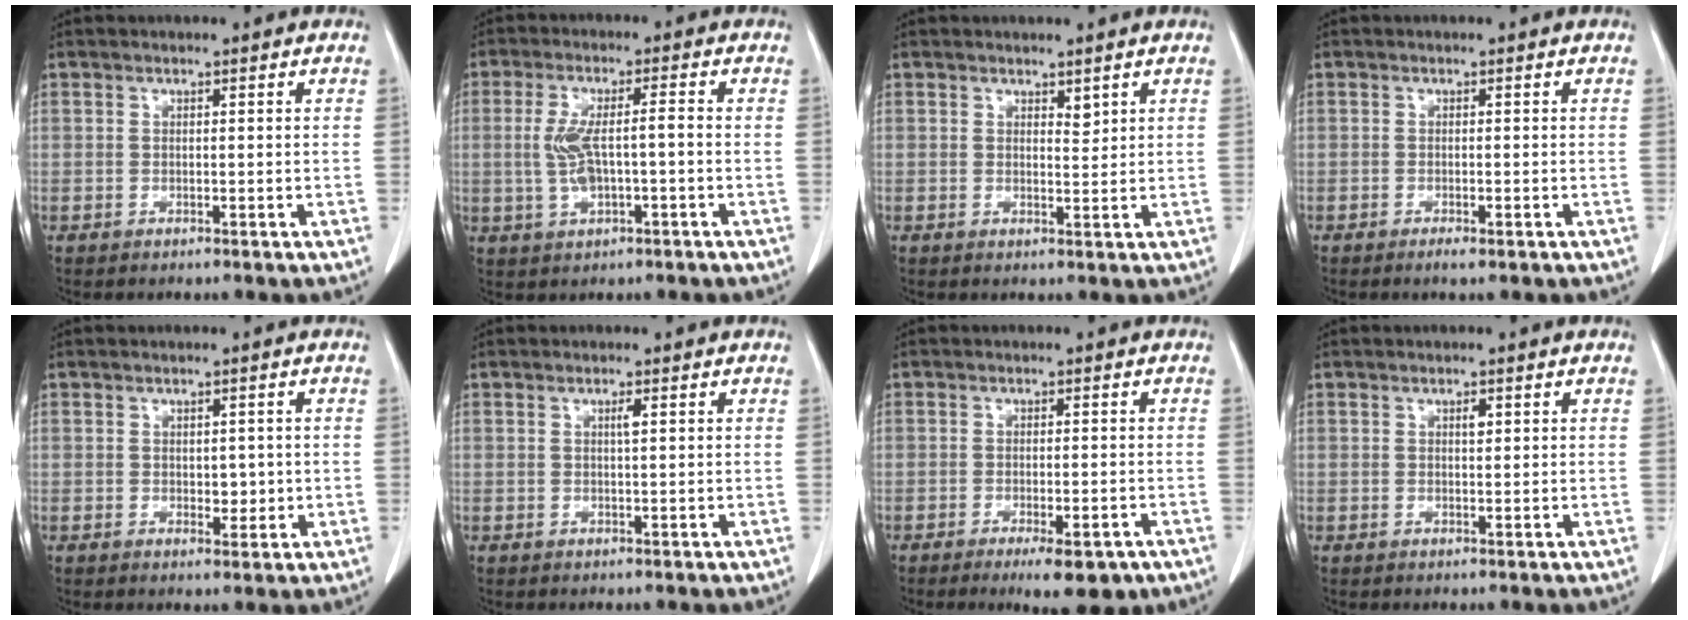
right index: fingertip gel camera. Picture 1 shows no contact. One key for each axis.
{"total": 6.6, "fx": -0.7, "fy": 1.8, "fz": 6.3, "tx": -0.134, "ty": 0.012, "tz": -0.010}
{"total": 1.5, "fx": 1.1, "fy": 0.5, "fz": 0.8, "tx": -0.010, "ty": -0.007, "tz": 0.017}
{"total": 1.5, "fx": -0.9, "fy": 0.2, "fz": 1.2, "tx": -0.017, "ty": -0.003, "tz": -0.012}
{"total": 2.7, "fx": 0.0, "fy": 1.6, "fz": 2.1, "tx": -0.025, "ty": -0.002, "tz": 0.005}
{"total": 1.1, "fx": 0.4, "fy": 0.0, "fz": 1.0, "tx": -0.019, "ty": 0.001, "tz": 0.005}
{"total": 6.7, "fx": -4.2, "fy": 1.8, "fz": 4.9, "tx": -0.057, "ty": -0.008, "tz": -0.053}
{"total": 1.2, "fx": 0.5, "fy": 0.5, "fz": 0.9, "tx": -0.014, "ty": 0.000, "tz": 0.006}